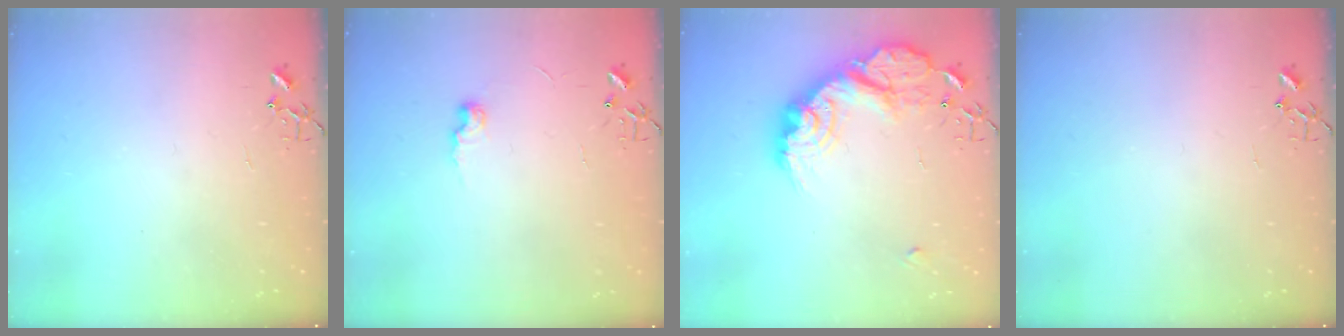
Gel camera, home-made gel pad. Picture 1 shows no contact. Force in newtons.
{"total": 6.0, "press": 6.0, "slide": 0.5}
{"total": 20.7, "press": 20.6, "slide": 1.1}
{"total": 0.0}